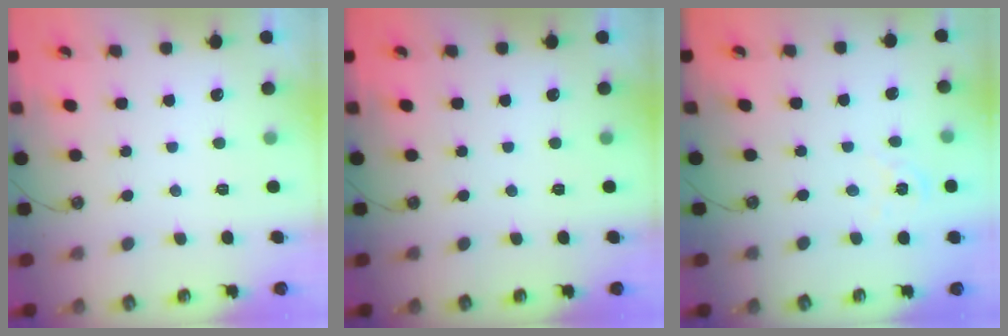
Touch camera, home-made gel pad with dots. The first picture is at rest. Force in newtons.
{"total": 0.0}
{"total": 2.1, "press": 2.1, "slide": 0.2}